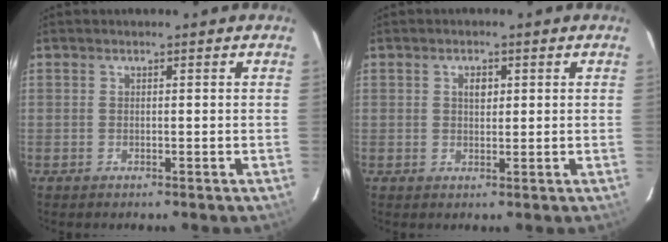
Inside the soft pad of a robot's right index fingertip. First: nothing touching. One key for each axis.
{"total": 2.1, "fx": 0.6, "fy": 1.4, "fz": 1.5, "tx": -0.023, "ty": 0.006, "tz": 0.011}